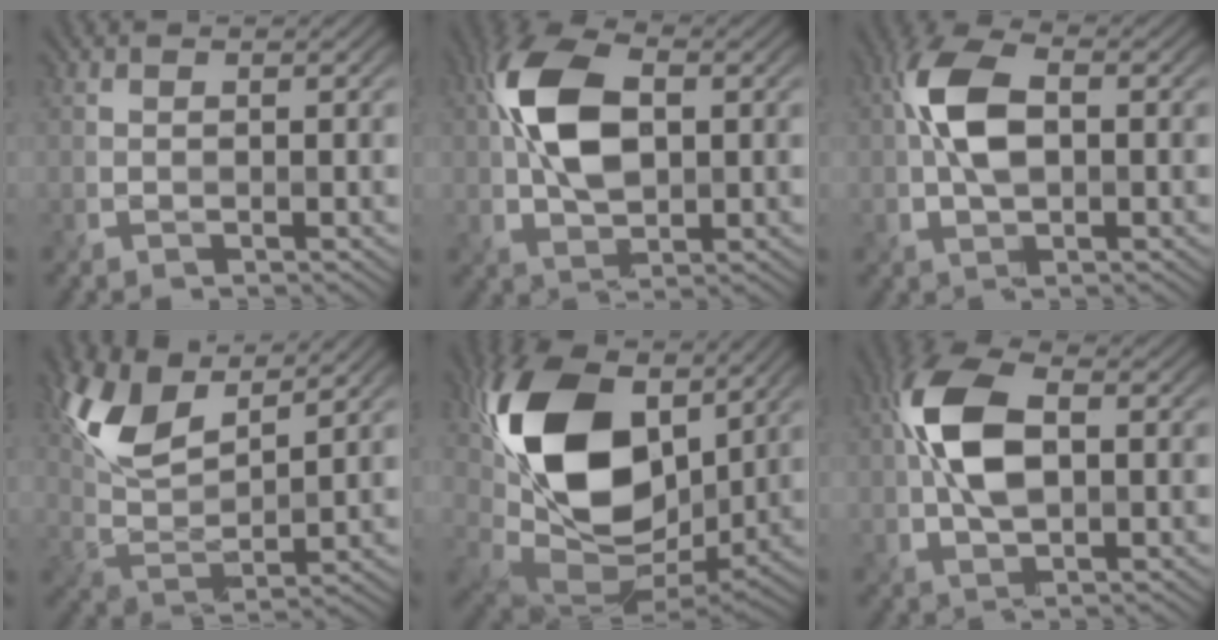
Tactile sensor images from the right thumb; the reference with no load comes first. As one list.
[{"total": 10.4, "force": [1.2, 6.1, 8.3], "torque": [-0.186, 0.012, 0.017]}, {"total": 7.6, "force": [0.3, 4.1, 6.4], "torque": [-0.142, 0.013, -0.002]}, {"total": 10.1, "force": [6.2, 3.9, 7.0], "torque": [-0.164, 0.012, 0.127]}, {"total": 18.2, "force": [5.5, 11.3, 13.1], "torque": [-0.280, 0.008, 0.101]}, {"total": 9.5, "force": [0.7, 5.2, 8.0], "torque": [-0.177, 0.013, 0.006]}]